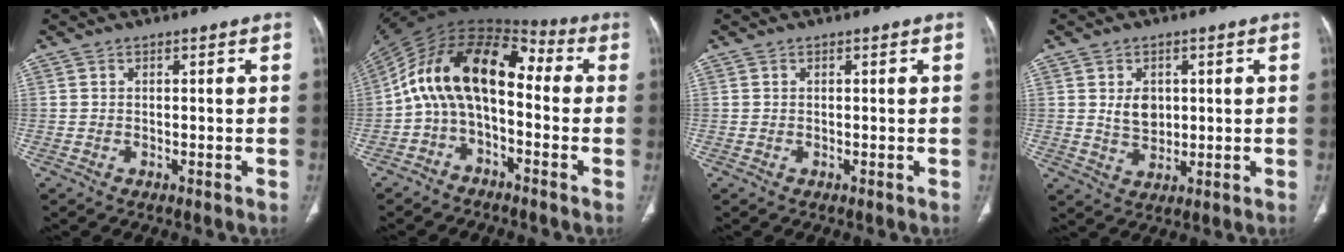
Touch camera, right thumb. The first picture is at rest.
{"total": 16.8, "force": [-0.6, 9.6, 13.8], "torque": [-0.222, 0.079, -0.026]}
{"total": 0.0}
{"total": 5.0, "force": [1.1, 3.7, 3.2], "torque": [-0.037, -0.011, 0.025]}